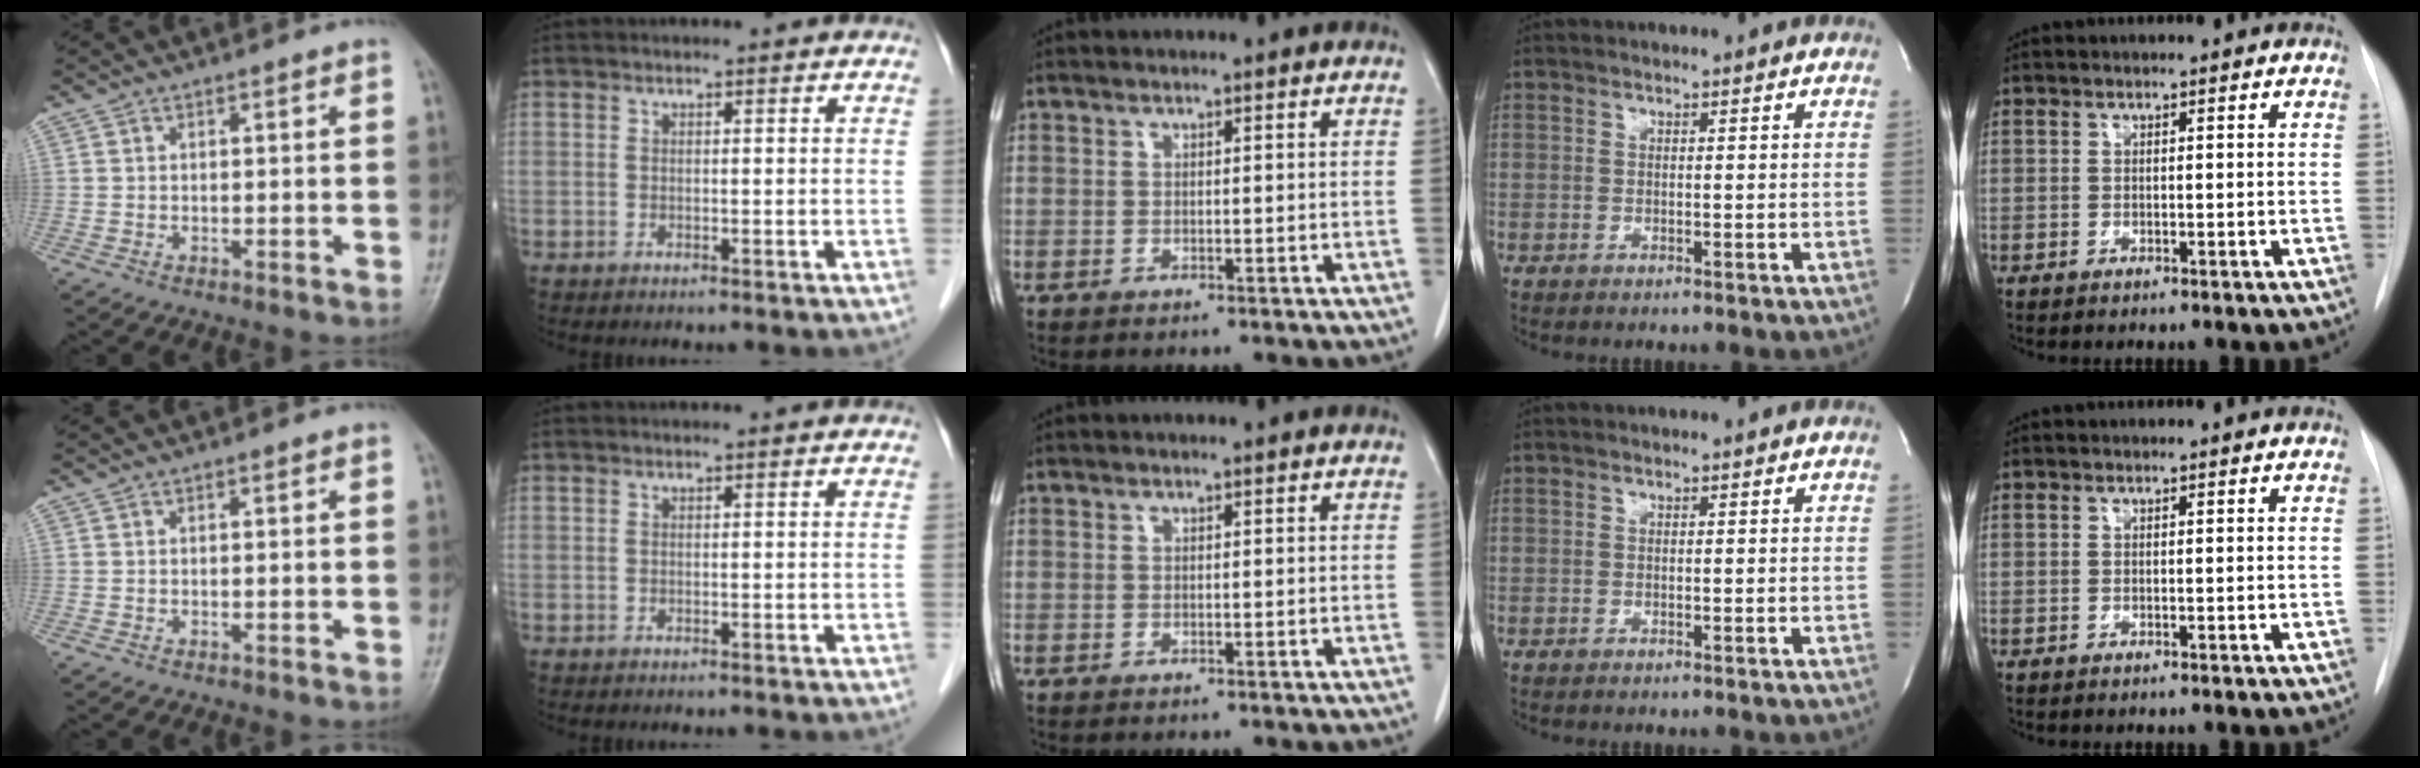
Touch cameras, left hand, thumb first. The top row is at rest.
{}